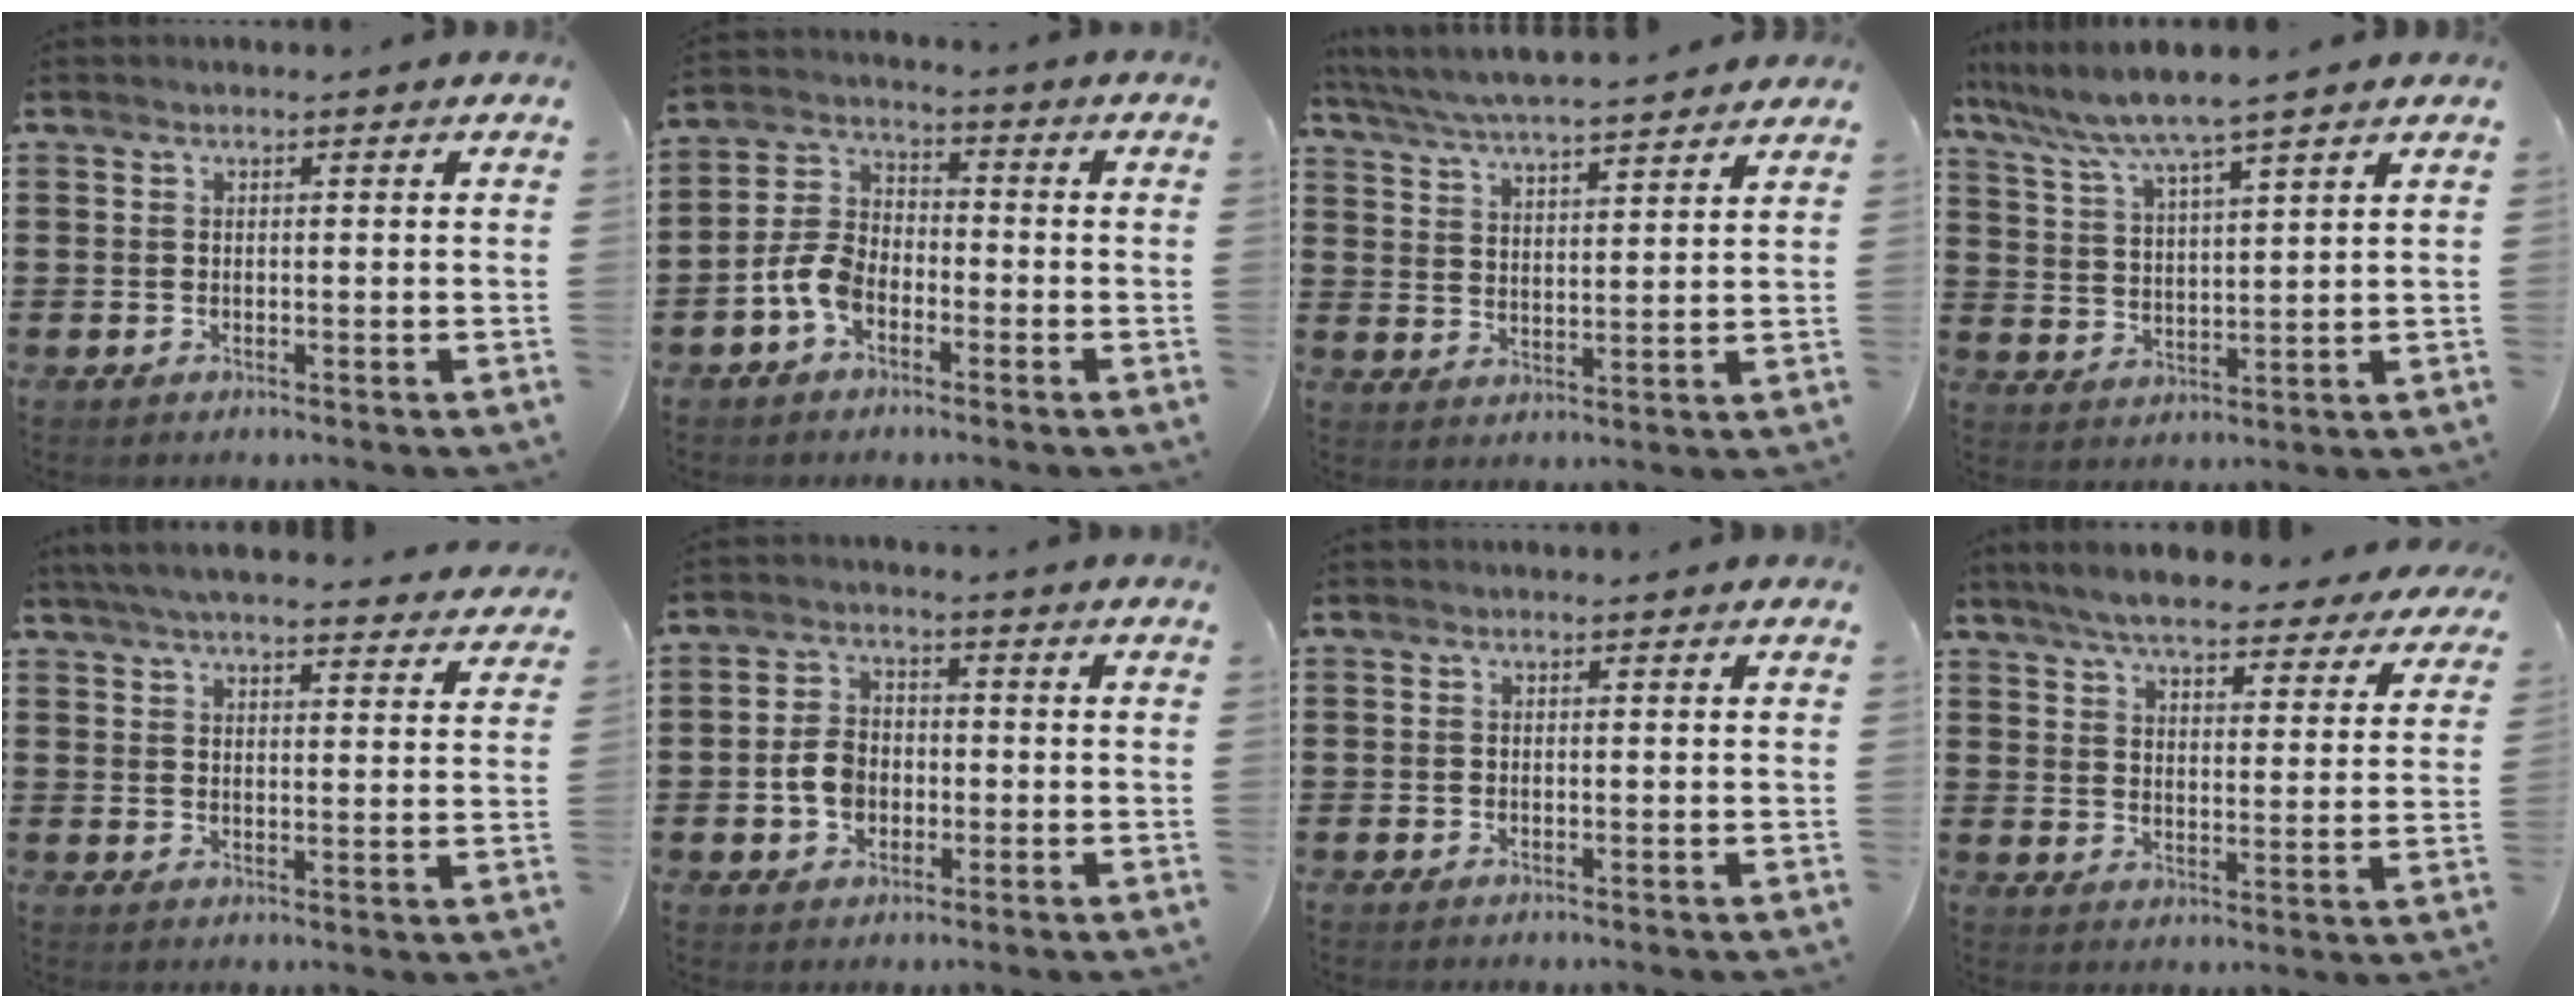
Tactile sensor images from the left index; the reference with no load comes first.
{"total": 5.9, "force": [-3.1, 3.5, 3.6], "torque": [-0.098, 0.007, -0.066]}
{"total": 5.3, "force": [5.2, -0.1, 1.3], "torque": [-0.050, -0.030, 0.088]}
{"total": 6.1, "force": [5.3, -0.3, 3.0], "torque": [-0.079, -0.027, 0.089]}
{"total": 5.4, "force": [5.1, 0.1, 1.9], "torque": [-0.053, -0.021, 0.092]}
{"total": 4.9, "force": [-1.1, 3.6, 3.0], "torque": [-0.075, 0.005, -0.025]}
{"total": 0.0}
{"total": 6.3, "force": [5.9, 0.5, 2.0], "torque": [-0.067, -0.031, 0.103]}